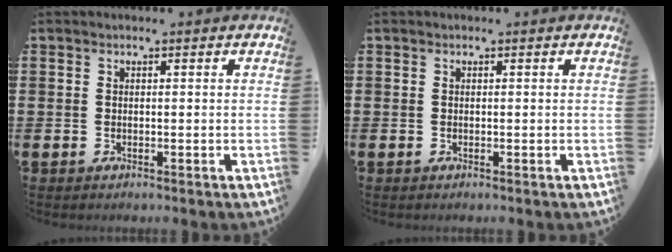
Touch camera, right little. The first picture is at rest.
{"total": 0.0}